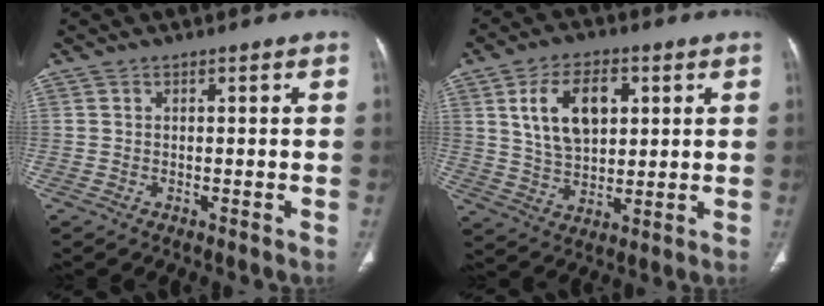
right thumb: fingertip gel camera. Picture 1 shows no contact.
{"total": 12.2, "force": [3.8, 7.5, 8.9], "torque": [-0.133, -0.008, 0.073]}